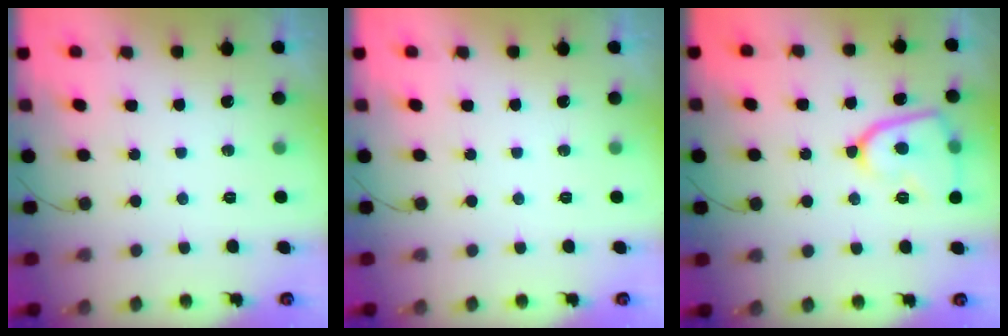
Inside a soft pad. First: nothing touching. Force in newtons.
{"total": 0.0}
{"total": 12.7, "press": 12.6, "slide": 1.4}